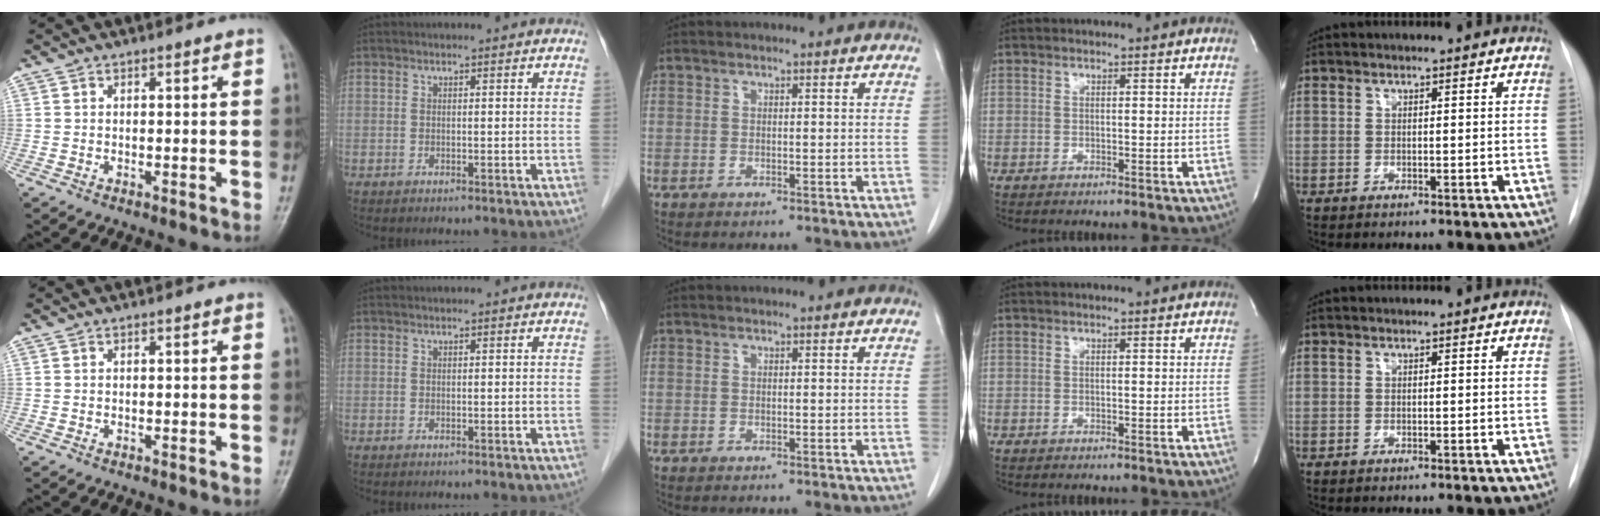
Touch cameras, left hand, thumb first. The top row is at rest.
{}